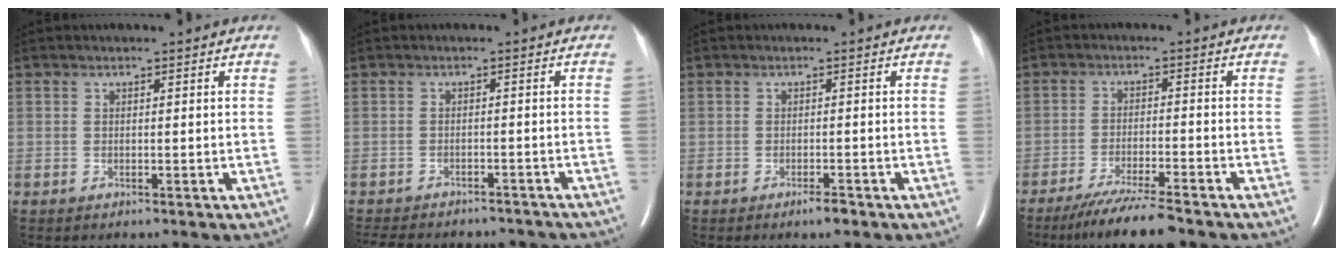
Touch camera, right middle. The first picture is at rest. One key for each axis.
{"total": 17.6, "fx": -15.4, "fy": 5.7, "fz": 6.3, "tx": -0.155, "ty": -0.012, "tz": -0.188}
{"total": 1.8, "fx": -1.3, "fy": 0.3, "fz": 1.1, "tx": -0.021, "ty": -0.002, "tz": -0.020}
{"total": 8.1, "fx": -6.8, "fy": 0.0, "fz": 4.4, "tx": -0.079, "ty": -0.025, "tz": -0.115}